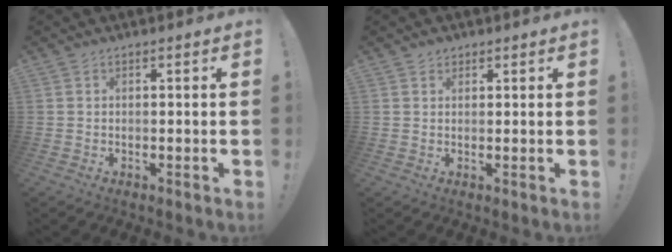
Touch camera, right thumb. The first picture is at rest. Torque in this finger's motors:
{"motor_torque": [0.00, 0.00, 0.01, -0.01, 0.00]}